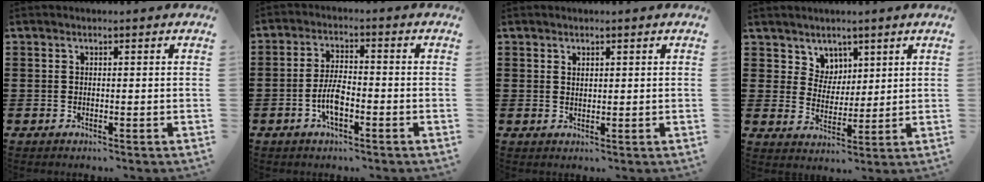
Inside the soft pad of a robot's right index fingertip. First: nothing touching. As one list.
[{"total": 5.1, "force": [-1.8, 1.8, 4.4], "torque": [-0.103, -0.001, -0.041]}, {"total": 0.9, "force": [0.7, 0.4, 0.1], "torque": [-0.004, 0.003, 0.014]}, {"total": 5.0, "force": [3.3, 3.7, -0.1], "torque": [-0.023, 0.004, 0.063]}]